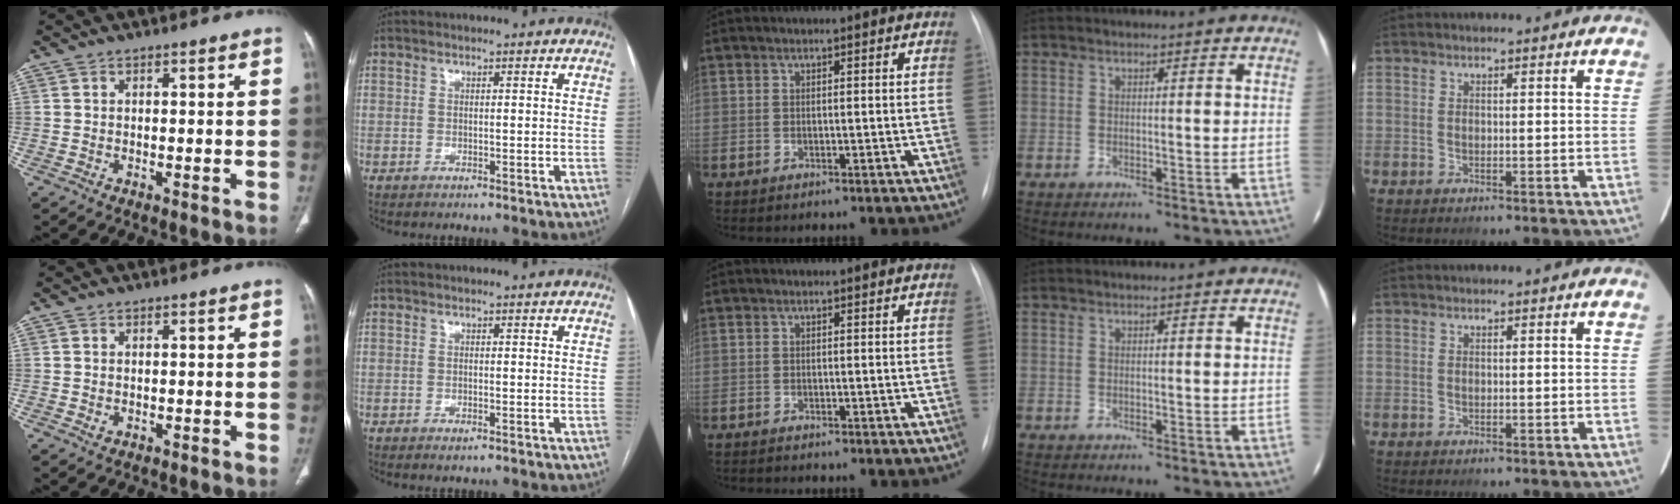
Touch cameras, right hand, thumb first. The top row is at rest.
{"thumb": {"total": 1.0, "force": [-0.1, 0.8, 0.6], "torque": [-0.013, -0.001, 0.002]}, "index": {"total": 0.9, "force": [-0.5, 0.3, 0.7], "torque": [-0.009, -0.001, -0.006]}, "middle": {"total": 0.5, "force": [-0.5, -0.1, 0.0], "torque": [-0.003, -0.003, -0.011]}}